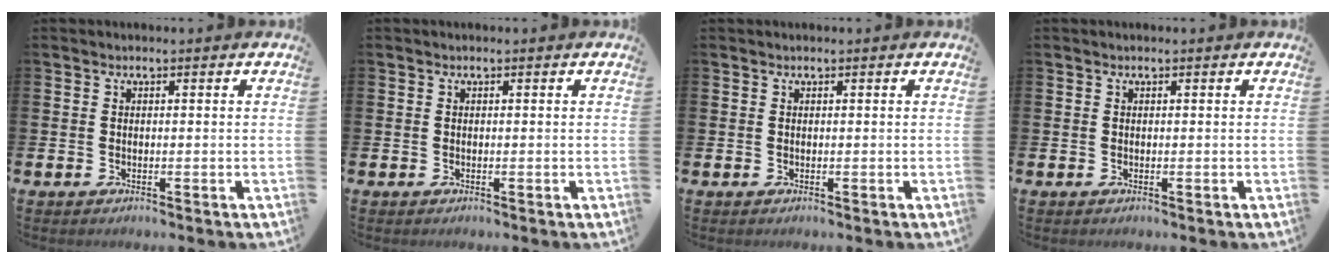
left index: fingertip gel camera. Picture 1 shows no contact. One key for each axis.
{"total": 0.0}
{"total": 0.0}
{"total": 0.0}